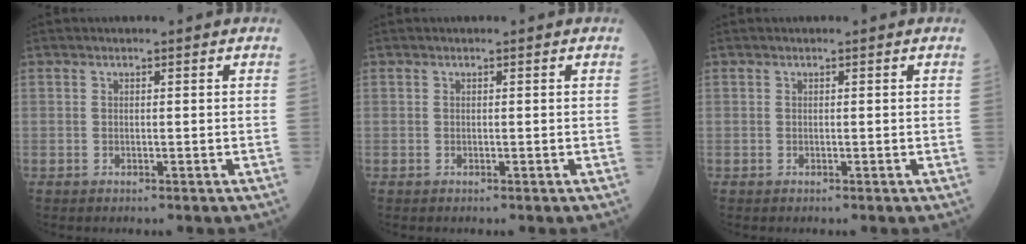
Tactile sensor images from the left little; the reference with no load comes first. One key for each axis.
{"total": 0.0}
{"total": 0.0}